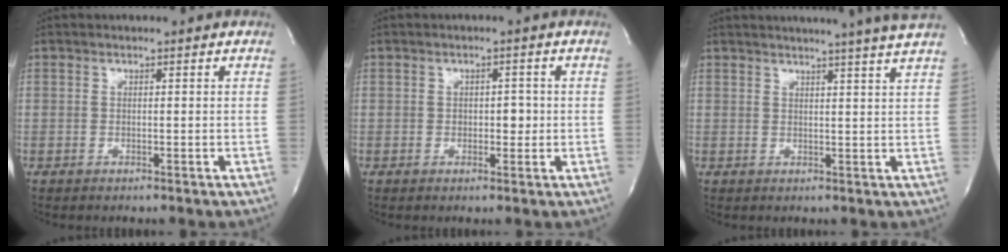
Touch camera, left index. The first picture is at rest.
{"total": 2.1, "force": [-0.1, 1.3, 1.7], "torque": [-0.019, 0.002, -0.001]}
{"total": 10.6, "force": [9.4, -1.7, 4.5], "torque": [-0.068, -0.021, 0.099]}